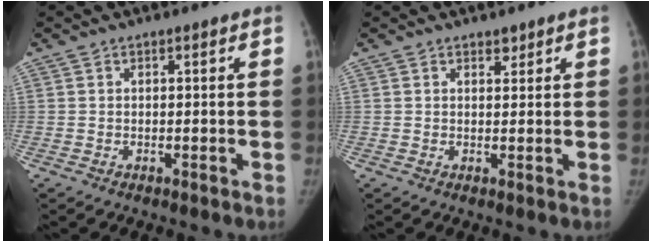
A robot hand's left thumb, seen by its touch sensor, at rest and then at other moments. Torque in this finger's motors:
{"motor_torque": [-0.27, -0.13, 0.12, 0.34, -0.03]}